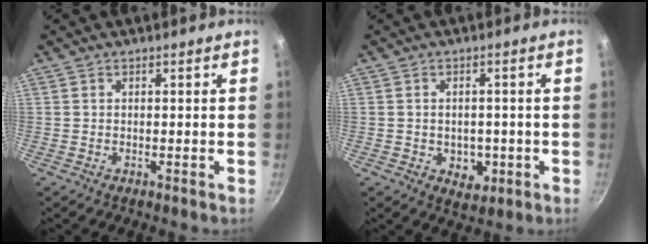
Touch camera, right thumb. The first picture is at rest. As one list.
[{"total": 5.1, "force": [-1.3, 3.9, 3.1], "torque": [-0.027, 0.005, -0.009]}]